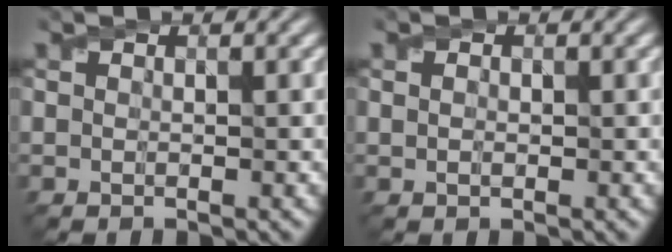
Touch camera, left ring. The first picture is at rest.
{"total": 0.7, "force": [0.1, 0.5, 0.5], "torque": [-0.010, 0.002, 0.002]}